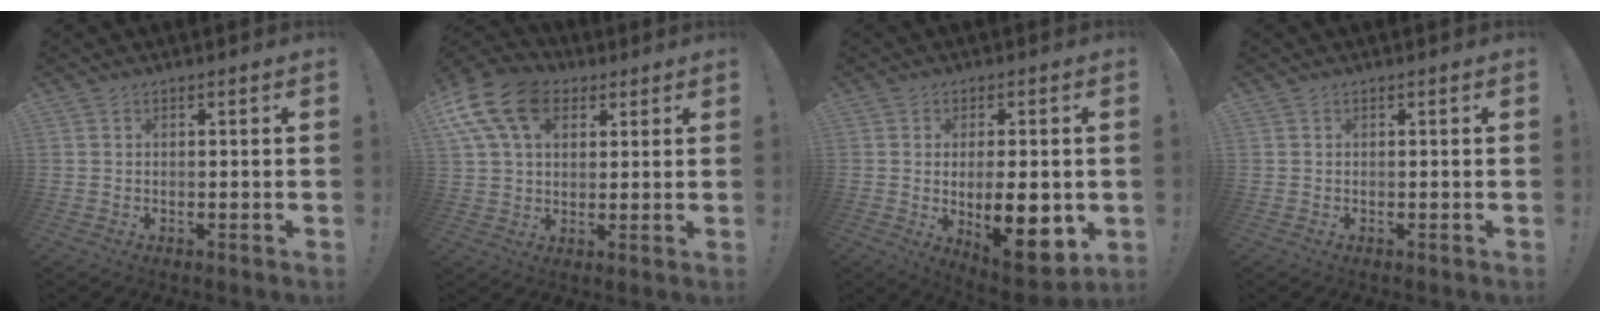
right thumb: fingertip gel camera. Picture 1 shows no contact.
{"total": 16.2, "force": [6.6, 11.0, 9.8], "torque": [-0.178, -0.019, 0.124]}
{"total": 14.4, "force": [-1.7, 5.7, 13.1], "torque": [-0.184, -0.011, -0.016]}
{"total": 0.0}